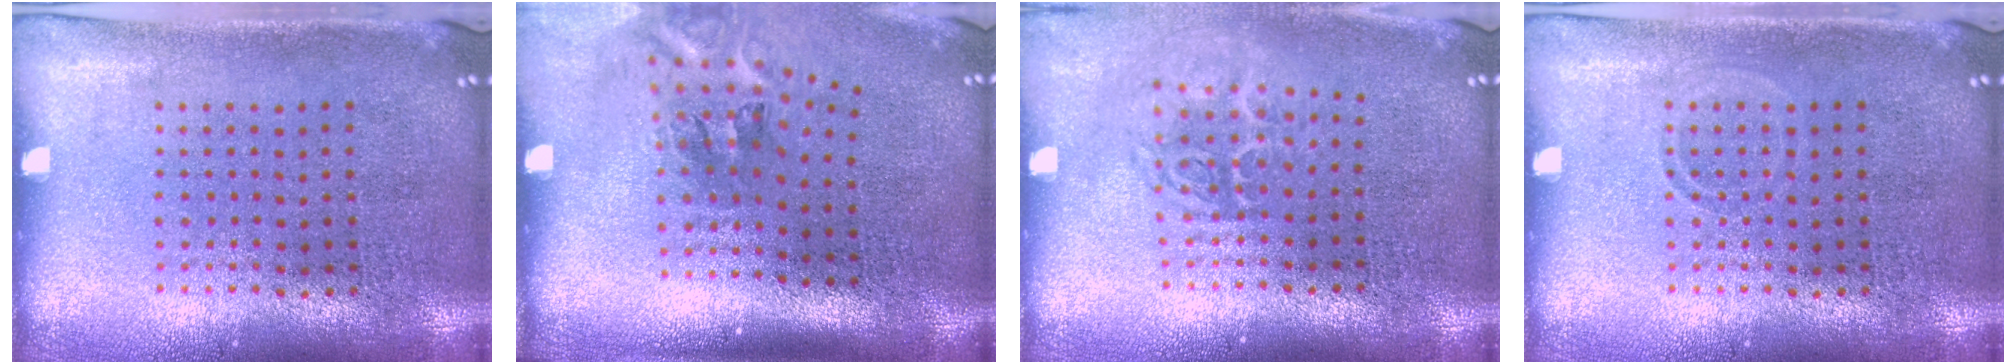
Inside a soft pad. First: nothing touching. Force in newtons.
{"total": 2.3, "press": 1.3, "slide": 1.8}
{"total": 1.7, "press": 1.2, "slide": 1.2}
{"total": 0.7, "press": 0.6, "slide": 0.3}